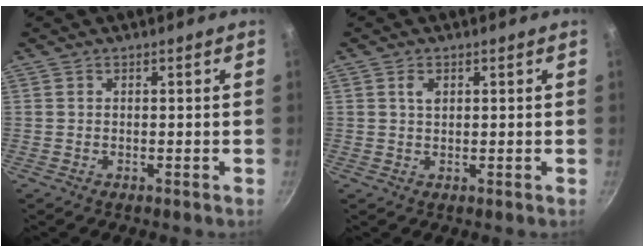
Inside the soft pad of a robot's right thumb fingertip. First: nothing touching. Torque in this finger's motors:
{"motor_torque": [0.83, 0.49, 0.41, 0.33, 0.02]}